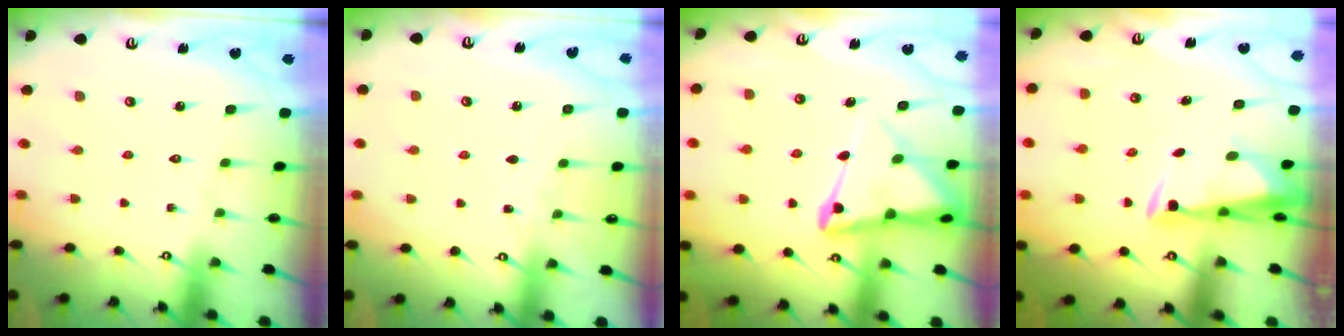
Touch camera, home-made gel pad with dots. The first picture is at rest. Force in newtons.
{"total": 2.9, "press": 2.8, "slide": 0.3}
{"total": 11.4, "press": 11.4, "slide": 1.1}
{"total": 3.2, "press": 3.0, "slide": 1.0}